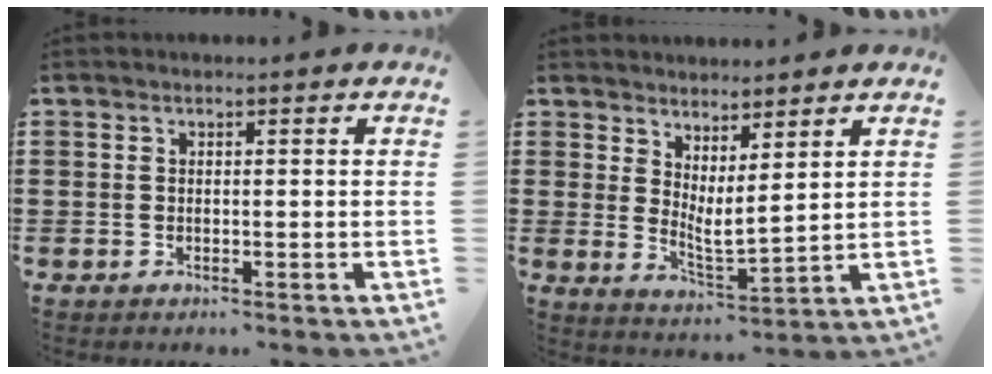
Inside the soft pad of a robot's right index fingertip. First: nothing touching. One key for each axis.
{"total": 3.3, "fx": 2.9, "fy": 0.2, "fz": 1.5, "tx": -0.043, "ty": -0.021, "tz": 0.052}